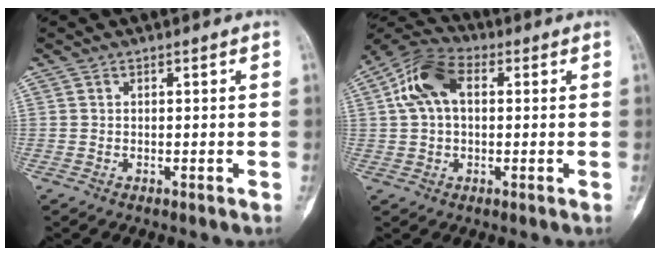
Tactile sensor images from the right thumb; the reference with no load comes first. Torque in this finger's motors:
{"motor_torque": [-0.24, 0.39, -0.08, -0.29, 0.02]}